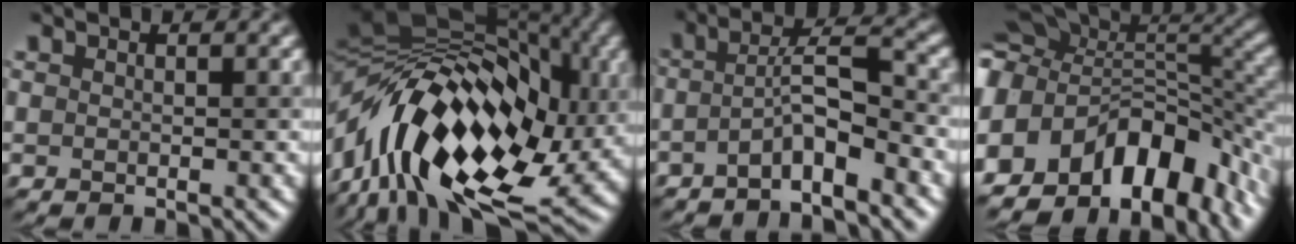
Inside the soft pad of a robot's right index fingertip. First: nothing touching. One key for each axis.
{"total": 18.2, "fx": -1.3, "fy": 11.0, "fz": 14.4, "tx": -0.246, "ty": 0.014, "tz": -0.027}
{"total": 4.7, "fx": -2.8, "fy": 0.7, "fz": 3.8, "tx": -0.060, "ty": 0.023, "tz": -0.056}
{"total": 13.3, "fx": -5.9, "fy": 7.8, "fz": 9.0, "tx": -0.156, "ty": 0.021, "tz": -0.095}